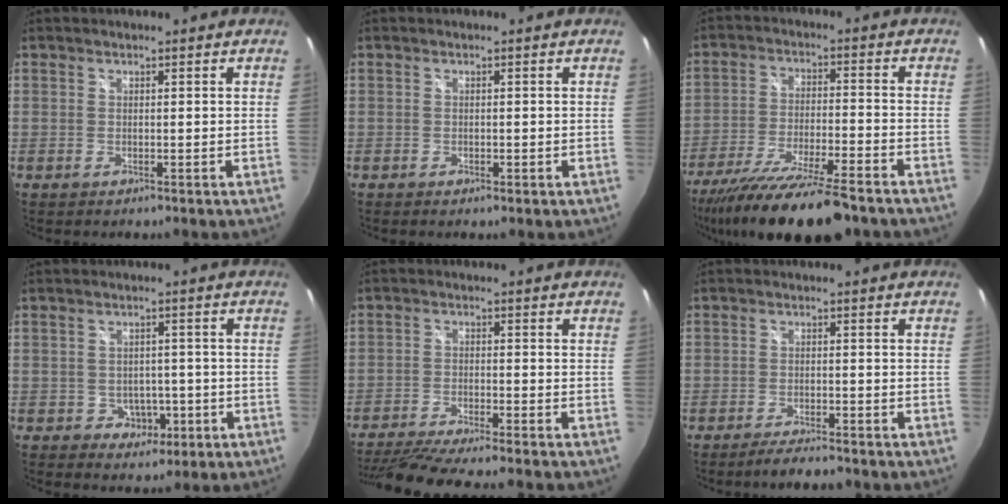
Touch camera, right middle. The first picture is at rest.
{"total": 0.9, "force": [-0.5, 0.4, 0.6], "torque": [-0.009, -0.002, -0.008]}
{"total": 18.6, "force": [-15.1, 2.5, 10.6], "torque": [-0.207, -0.042, -0.249]}
{"total": 4.9, "force": [-1.7, 4.2, 1.9], "torque": [-0.040, 0.010, -0.008]}
{"total": 13.0, "force": [-11.4, 0.0, 6.3], "torque": [-0.138, -0.025, -0.190]}
{"total": 4.8, "force": [-4.2, 0.6, 2.4], "torque": [-0.056, -0.008, -0.072]}